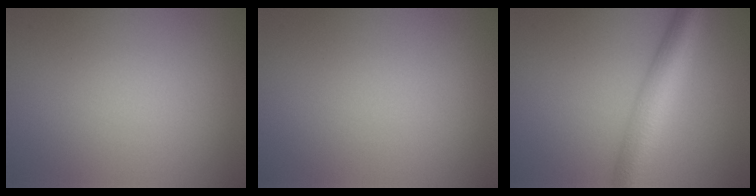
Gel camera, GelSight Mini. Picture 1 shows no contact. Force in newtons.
{"total": 0.0}
{"total": 6.5, "press": 6.5, "slide": 0.2}